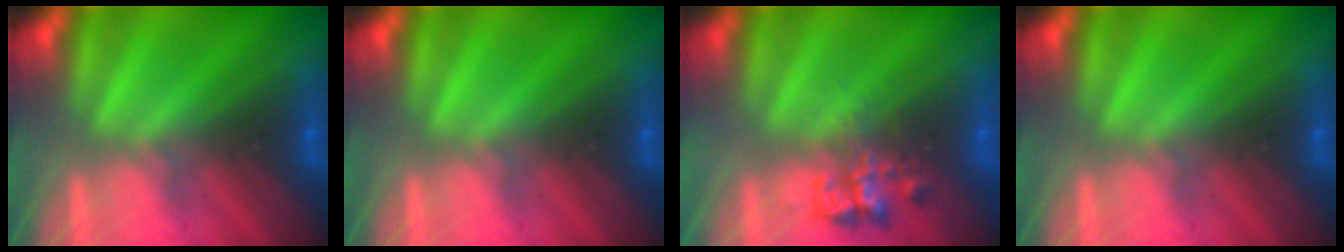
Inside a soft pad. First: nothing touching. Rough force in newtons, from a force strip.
{"total": 0.0}
{"total": 2.3}
{"total": 0.0}